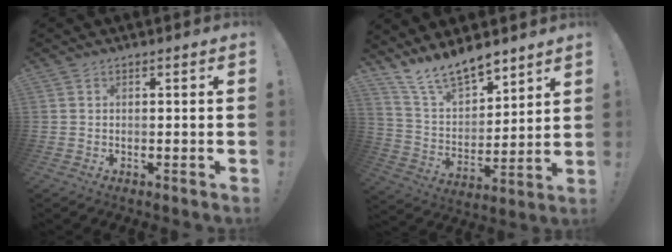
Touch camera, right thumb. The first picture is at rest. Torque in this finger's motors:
{"motor_torque": [0.08, 0.42, 0.96, 0.95, 0.05]}